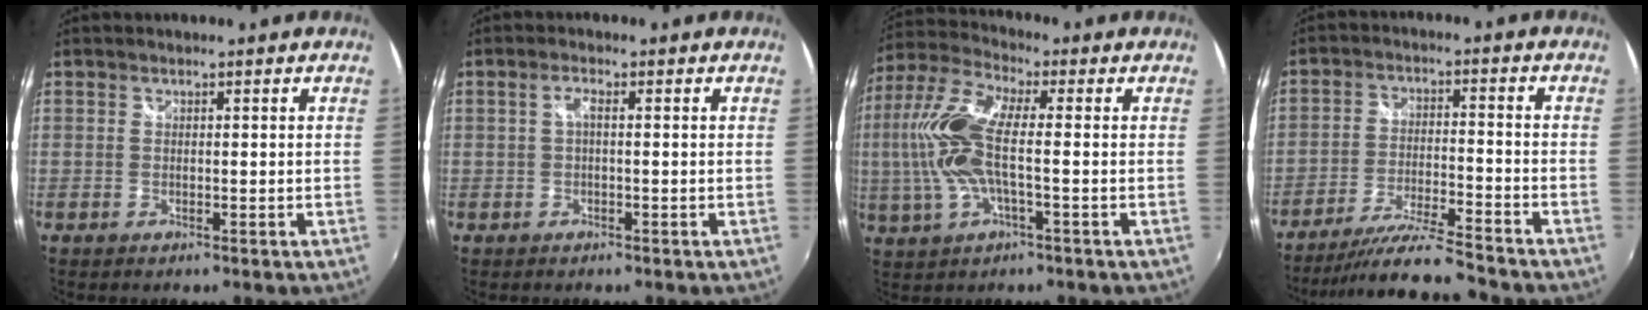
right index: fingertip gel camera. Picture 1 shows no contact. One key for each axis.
{"total": 1.5, "fx": -0.1, "fy": 0.3, "fz": 1.5, "tx": -0.030, "ty": 0.004, "tz": -0.003}
{"total": 13.3, "fx": -0.6, "fy": 4.0, "fz": 12.7, "tx": -0.268, "ty": 0.006, "tz": -0.015}
{"total": 11.8, "fx": -11.0, "fy": -1.0, "fz": 4.2, "tx": -0.094, "ty": -0.013, "tz": -0.192}